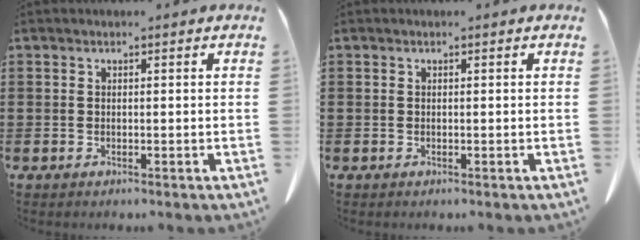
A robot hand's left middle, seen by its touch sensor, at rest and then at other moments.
{"total": 0.0}